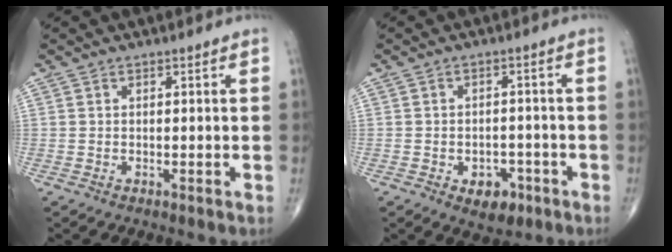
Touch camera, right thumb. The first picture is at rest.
{"total": 5.5, "force": [-2.6, 3.6, 3.2], "torque": [-0.021, 0.016, -0.031]}